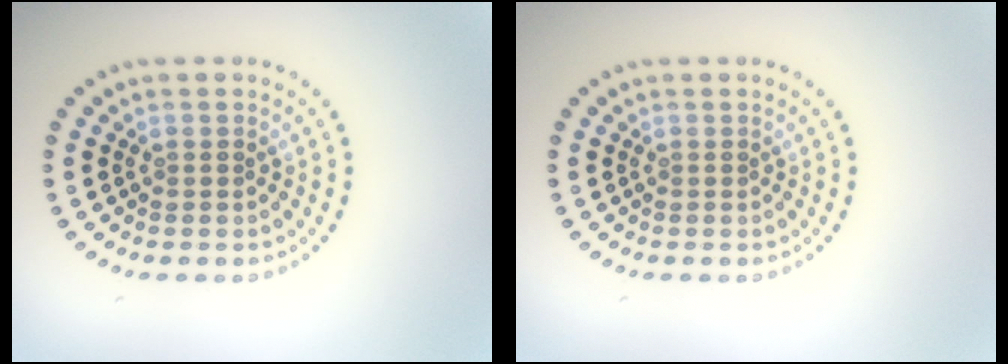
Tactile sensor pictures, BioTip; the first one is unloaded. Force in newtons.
{"total": 0.0}